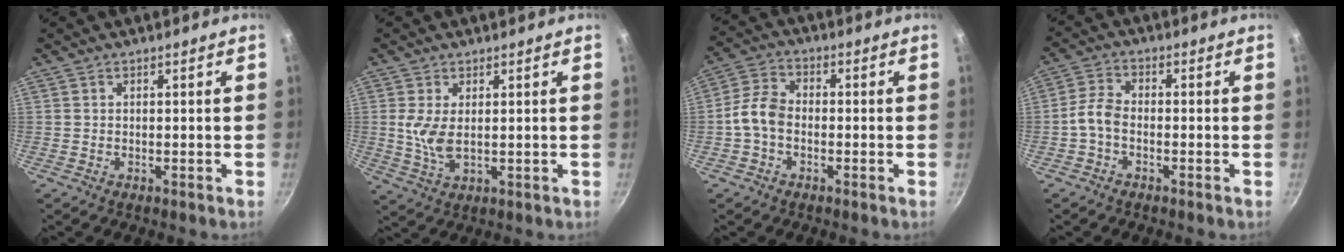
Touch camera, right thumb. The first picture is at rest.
{"total": 5.5, "force": [0.9, 2.6, 4.7], "torque": [-0.097, -0.007, 0.023]}
{"total": 6.2, "force": [-1.5, 4.3, 4.2], "torque": [-0.081, 0.029, -0.043]}
{"total": 4.1, "force": [-1.7, 2.3, 2.9], "torque": [-0.067, 0.023, -0.044]}